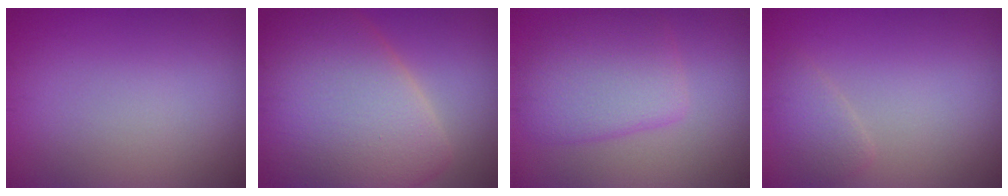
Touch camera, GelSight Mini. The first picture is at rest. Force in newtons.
{"total": 12.1, "press": 12.0, "slide": 1.0}
{"total": 5.2, "press": 5.2, "slide": 0.1}
{"total": 1.6, "press": 1.6, "slide": 0.2}